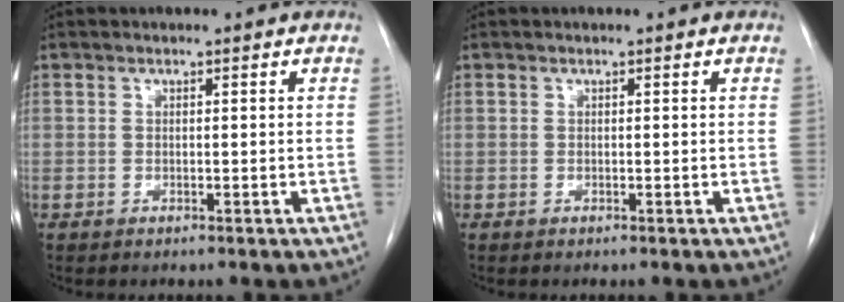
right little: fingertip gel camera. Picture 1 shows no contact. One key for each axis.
{"total": 0.0}